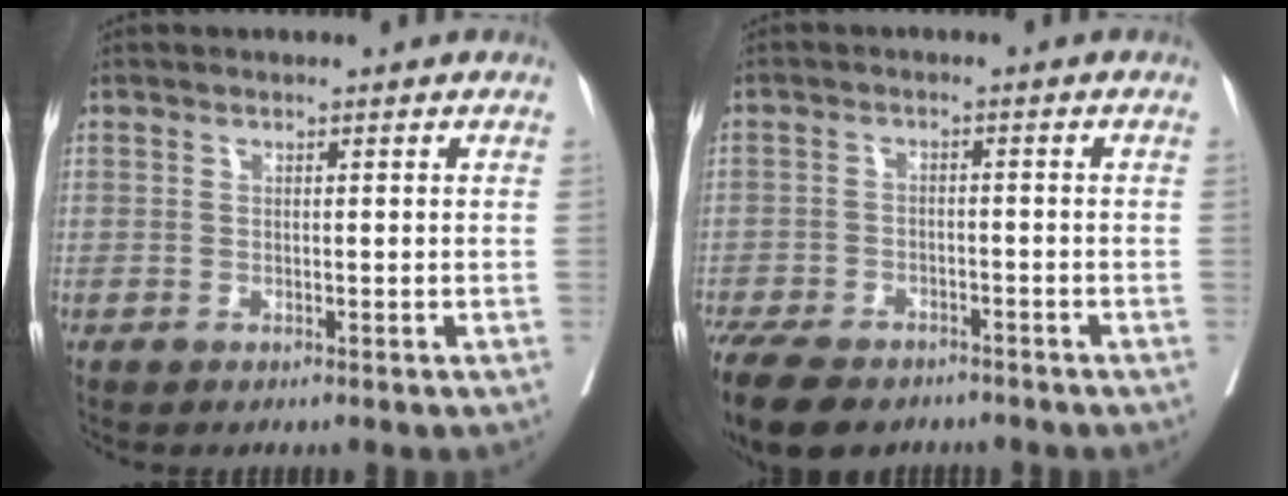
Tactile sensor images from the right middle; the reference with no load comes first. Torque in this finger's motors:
{"motor_torque": [1.07, -1.07, 0.14, 0.11]}